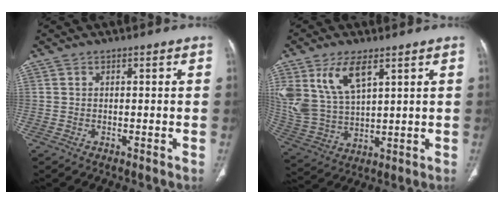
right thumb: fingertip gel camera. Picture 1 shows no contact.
{"total": 13.1, "force": [6.7, 6.5, 9.2], "torque": [-0.187, -0.020, 0.147]}